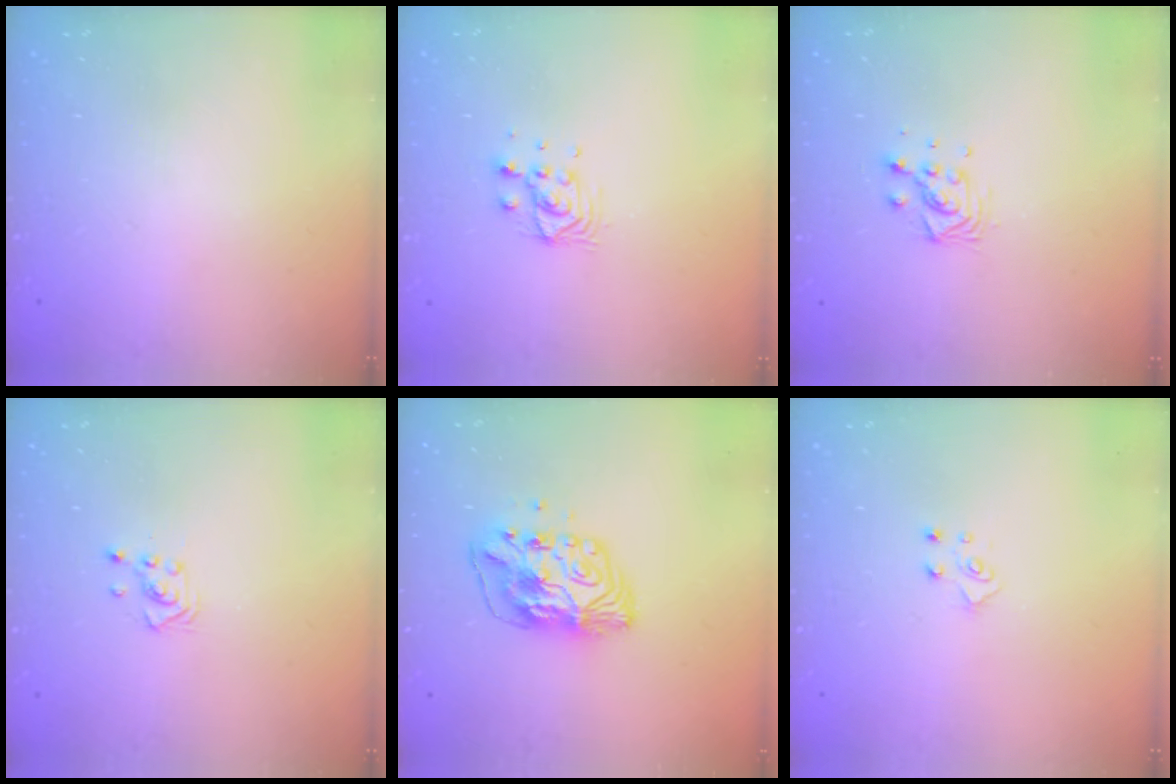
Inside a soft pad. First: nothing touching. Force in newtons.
{"total": 7.6, "press": 7.6, "slide": 0.3}
{"total": 7.3, "press": 7.3, "slide": 0.5}
{"total": 2.8, "press": 2.8, "slide": 0.3}
{"total": 10.4, "press": 10.4, "slide": 1.1}
{"total": 4.3, "press": 4.2, "slide": 0.4}